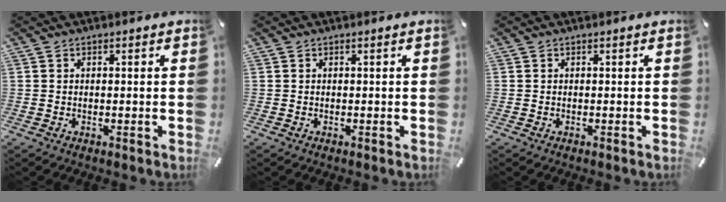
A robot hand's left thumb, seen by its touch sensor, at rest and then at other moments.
{"total": 0.0}
{"total": 0.0}